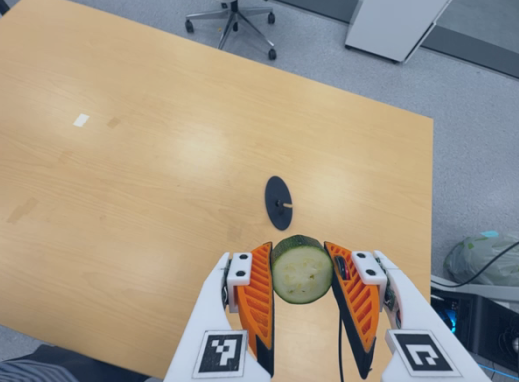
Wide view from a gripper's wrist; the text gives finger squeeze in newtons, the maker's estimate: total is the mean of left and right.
{"total": 12.3, "left": 11.5, "right": 13.1}